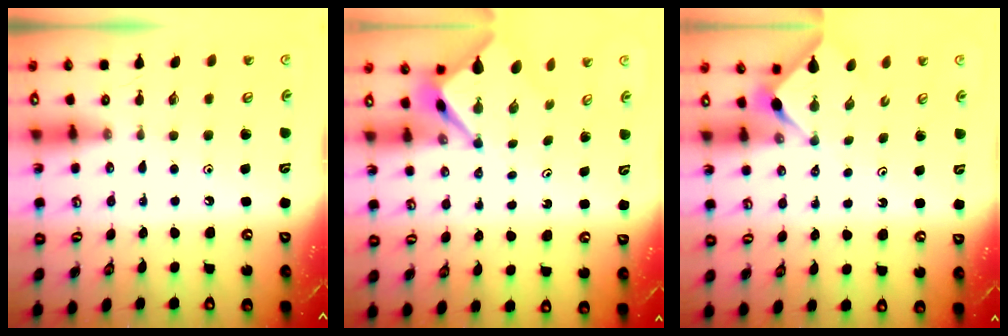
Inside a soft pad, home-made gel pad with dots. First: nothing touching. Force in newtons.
{"total": 4.4, "press": 4.3, "slide": 0.5}
{"total": 3.0, "press": 3.0, "slide": 0.3}